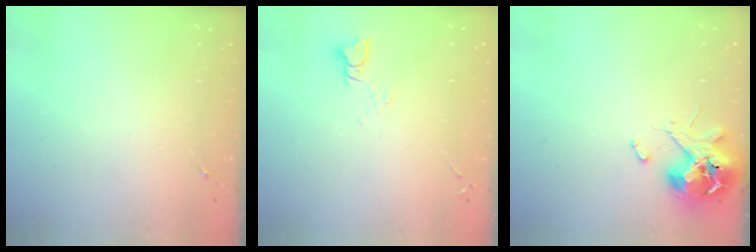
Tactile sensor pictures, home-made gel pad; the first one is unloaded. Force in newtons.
{"total": 3.9, "press": 3.9, "slide": 0.3}
{"total": 10.7, "press": 10.6, "slide": 1.4}